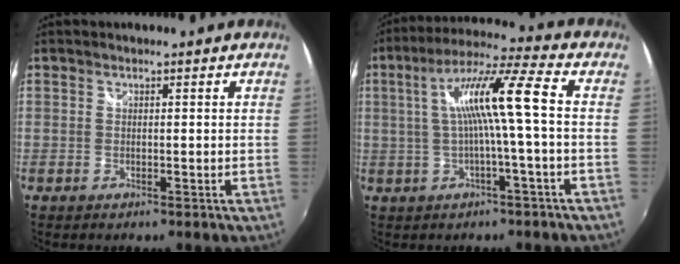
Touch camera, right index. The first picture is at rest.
{"total": 11.1, "force": [0.0, -0.4, 11.1], "torque": [-0.204, 0.018, 0.005]}